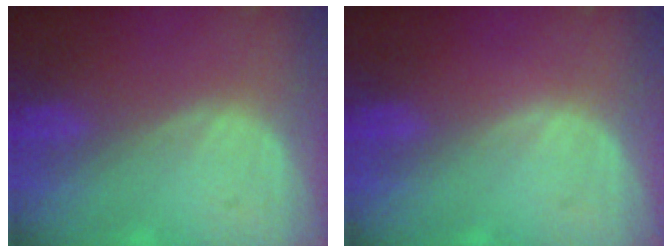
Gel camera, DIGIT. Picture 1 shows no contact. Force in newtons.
{"total": 0.0}